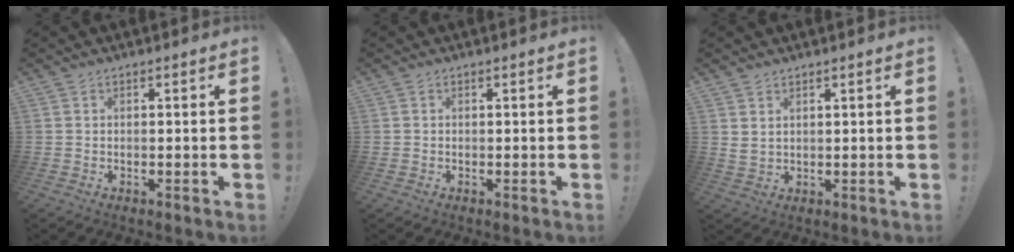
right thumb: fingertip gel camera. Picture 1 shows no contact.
{"total": 0.0}
{"total": 2.6, "force": [1.7, 1.2, 1.6], "torque": [-0.028, -0.007, 0.032]}